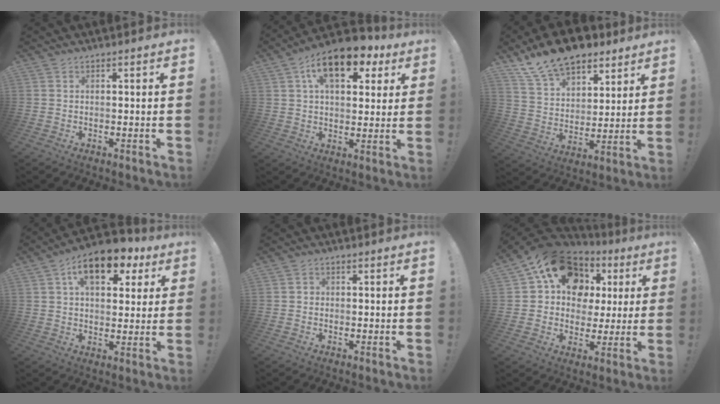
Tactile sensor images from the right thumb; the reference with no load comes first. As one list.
[{"total": 15.0, "force": [7.2, 7.9, 10.5], "torque": [-0.158, -0.026, 0.123]}, {"total": 16.0, "force": [12.4, 8.2, 5.9], "torque": [-0.106, -0.091, 0.231]}, {"total": 13.3, "force": [6.6, 7.3, 8.9], "torque": [-0.124, -0.029, 0.114]}, {"total": 1.3, "force": [-0.6, 1.2, 0.3], "torque": [-0.007, 0.005, -0.010]}, {"total": 17.5, "force": [8.0, 13.0, 8.4], "torque": [-0.124, -0.044, 0.164]}]